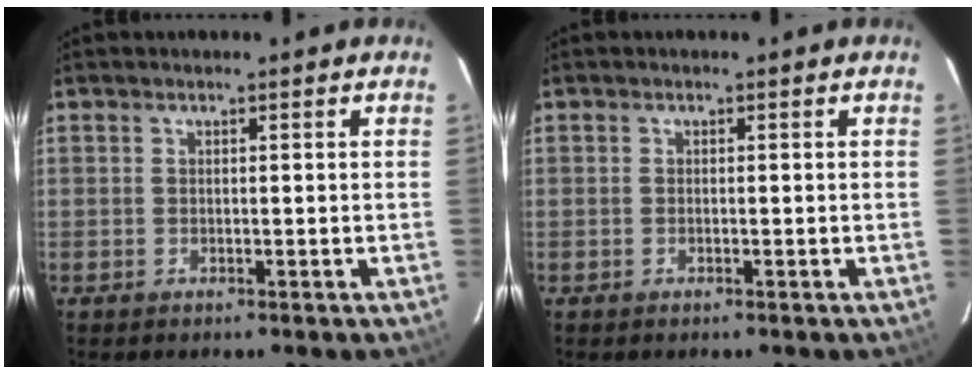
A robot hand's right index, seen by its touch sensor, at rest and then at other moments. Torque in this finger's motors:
{"motor_torque": [0.26, -0.03, 0.05, 0.01]}